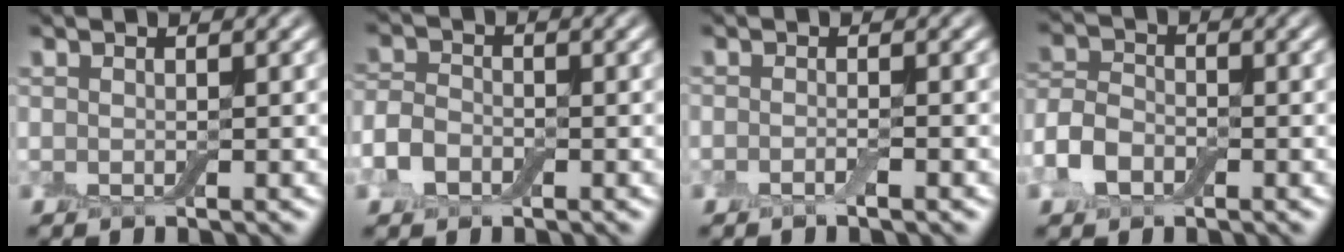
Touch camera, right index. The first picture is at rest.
{"total": 2.8, "force": [-1.3, 2.0, 1.5], "torque": [-0.035, 0.002, -0.035]}
{"total": 1.0, "force": [-0.6, 0.1, 0.8], "torque": [-0.013, -0.003, -0.011]}
{"total": 3.7, "force": [-1.7, 2.5, 2.1], "torque": [-0.049, 0.004, -0.045]}